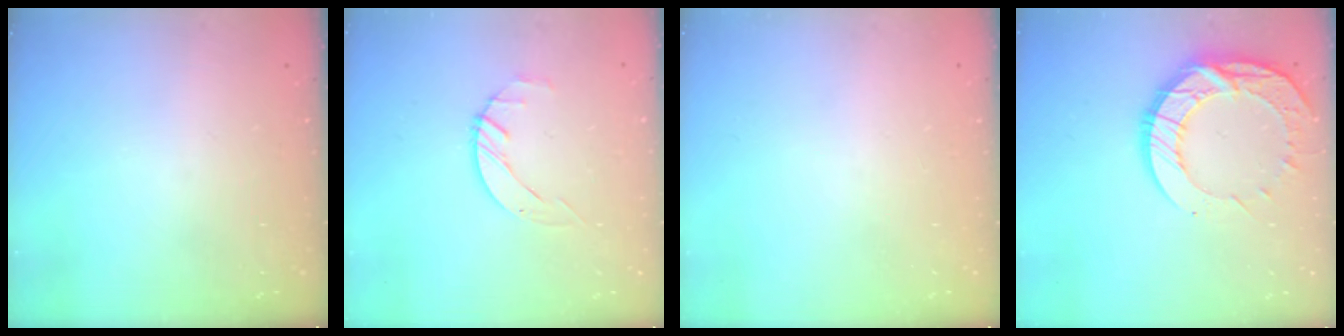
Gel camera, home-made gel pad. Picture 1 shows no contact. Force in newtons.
{"total": 2.0, "press": 2.0, "slide": 0.3}
{"total": 0.0}
{"total": 15.6, "press": 15.6, "slide": 1.2}